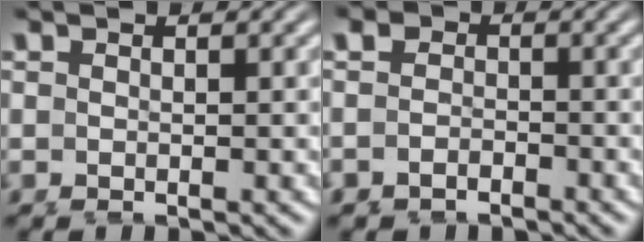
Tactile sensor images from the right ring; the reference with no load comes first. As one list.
[{"total": 3.1, "force": [-2.2, 2.2, 0.4], "torque": [-0.023, -0.021, -0.039]}]